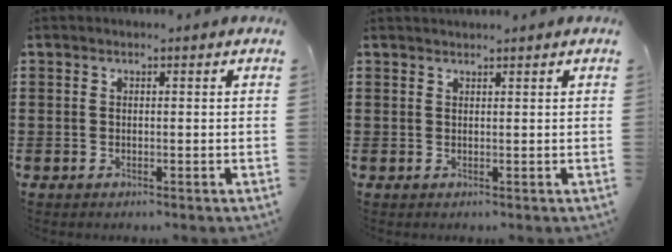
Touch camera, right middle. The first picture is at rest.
{"total": 0.9, "force": [0.9, 0.0, 0.1], "torque": [-0.003, -0.002, 0.018]}